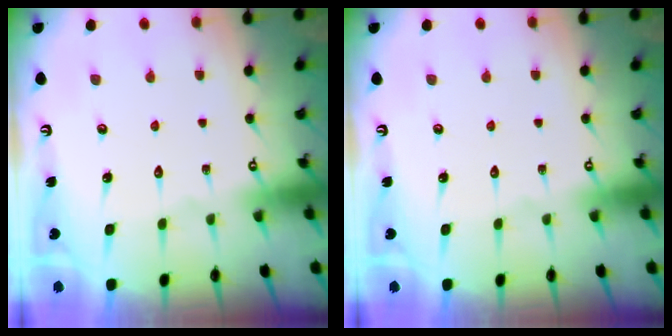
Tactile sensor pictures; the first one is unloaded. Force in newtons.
{"total": 0.0}